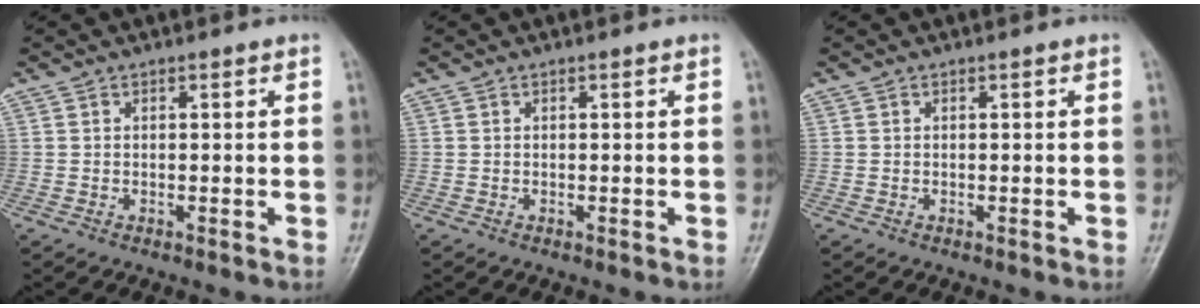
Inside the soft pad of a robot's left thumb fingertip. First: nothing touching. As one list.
[{"total": 0.0}, {"total": 0.0}]